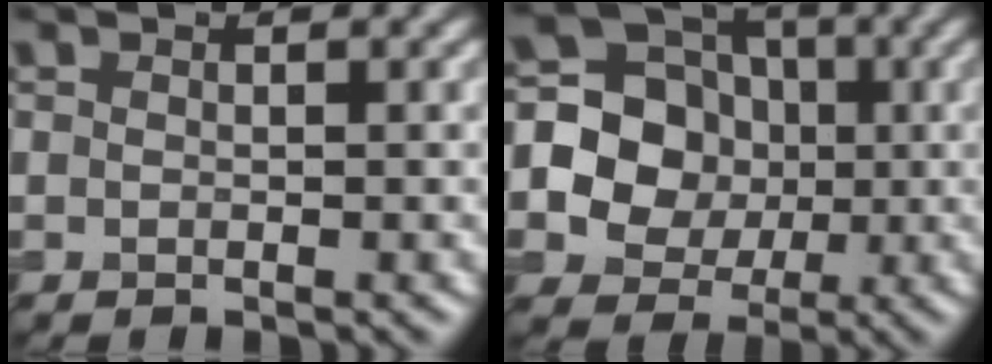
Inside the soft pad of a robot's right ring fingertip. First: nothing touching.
{"total": 11.8, "force": [0.1, 11.3, 3.6], "torque": [-0.094, 0.028, -0.008]}